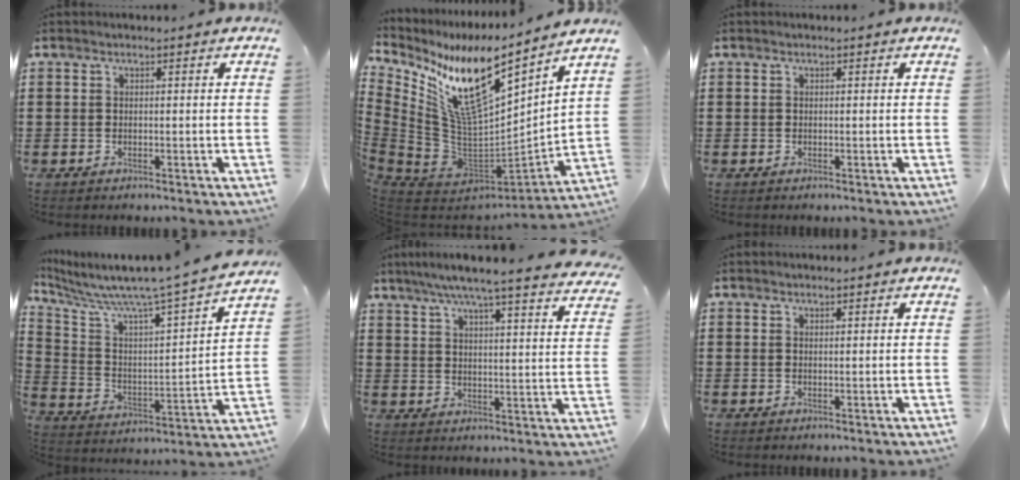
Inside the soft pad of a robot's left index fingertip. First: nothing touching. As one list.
[{"total": 15.0, "force": [9.1, 4.5, 11.0], "torque": [-0.236, -0.076, 0.152]}, {"total": 0.0}, {"total": 6.8, "force": [6.0, -0.3, 3.2], "torque": [-0.093, -0.063, 0.089]}, {"total": 6.2, "force": [5.3, -0.5, 3.2], "torque": [-0.081, -0.029, 0.088]}, {"total": 0.6, "force": [0.5, -0.1, 0.4], "torque": [-0.008, -0.002, 0.011]}]